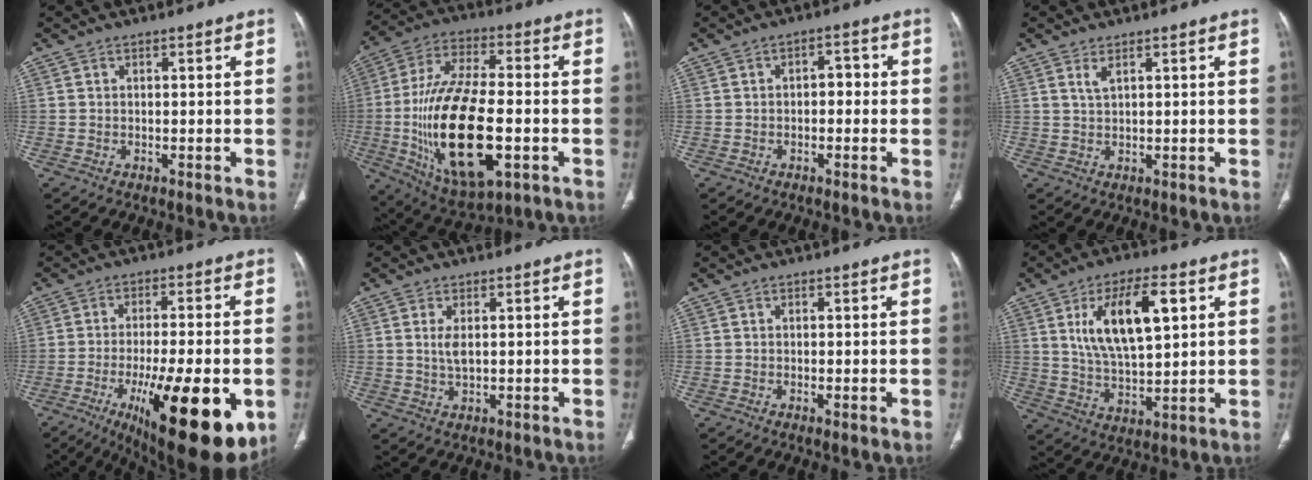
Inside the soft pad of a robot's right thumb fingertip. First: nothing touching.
{"total": 24.2, "force": [-4.8, 10.6, 21.3], "torque": [-0.414, 0.007, -0.064]}
{"total": 3.1, "force": [-0.4, 2.0, 2.3], "torque": [-0.012, 0.014, -0.014]}
{"total": 1.9, "force": [1.1, 0.6, 1.4], "torque": [-0.035, -0.003, 0.028]}
{"total": 22.6, "force": [-7.7, 6.5, 20.2], "torque": [-0.269, -0.014, -0.099]}
{"total": 3.0, "force": [0.6, 1.3, 2.7], "torque": [-0.058, -0.005, 0.016]}
{"total": 1.2, "force": [-0.3, 0.2, 1.1], "torque": [-0.022, -0.006, -0.004]}
{"total": 14.9, "force": [4.9, 6.2, 12.7], "torque": [-0.212, -0.010, 0.092]}